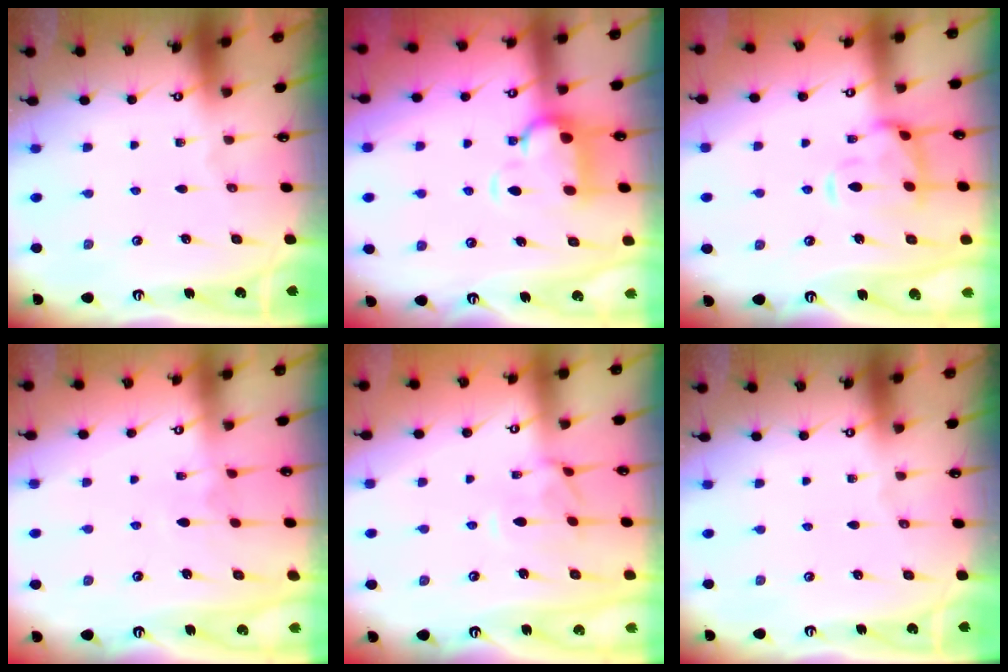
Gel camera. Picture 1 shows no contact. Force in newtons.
{"total": 2.1, "press": 1.6, "slide": 1.3}
{"total": 4.5, "press": 4.3, "slide": 1.3}
{"total": 3.0, "press": 3.0, "slide": 0.4}
{"total": 0.9, "press": 0.5, "slide": 0.7}
{"total": 0.0}